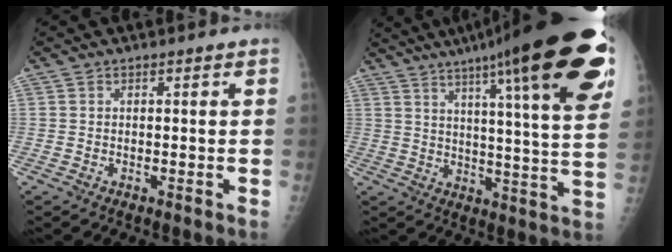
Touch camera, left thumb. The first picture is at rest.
{"total": 28.6, "force": [15.7, 4.4, 23.5], "torque": [-0.300, -0.023, 0.218]}